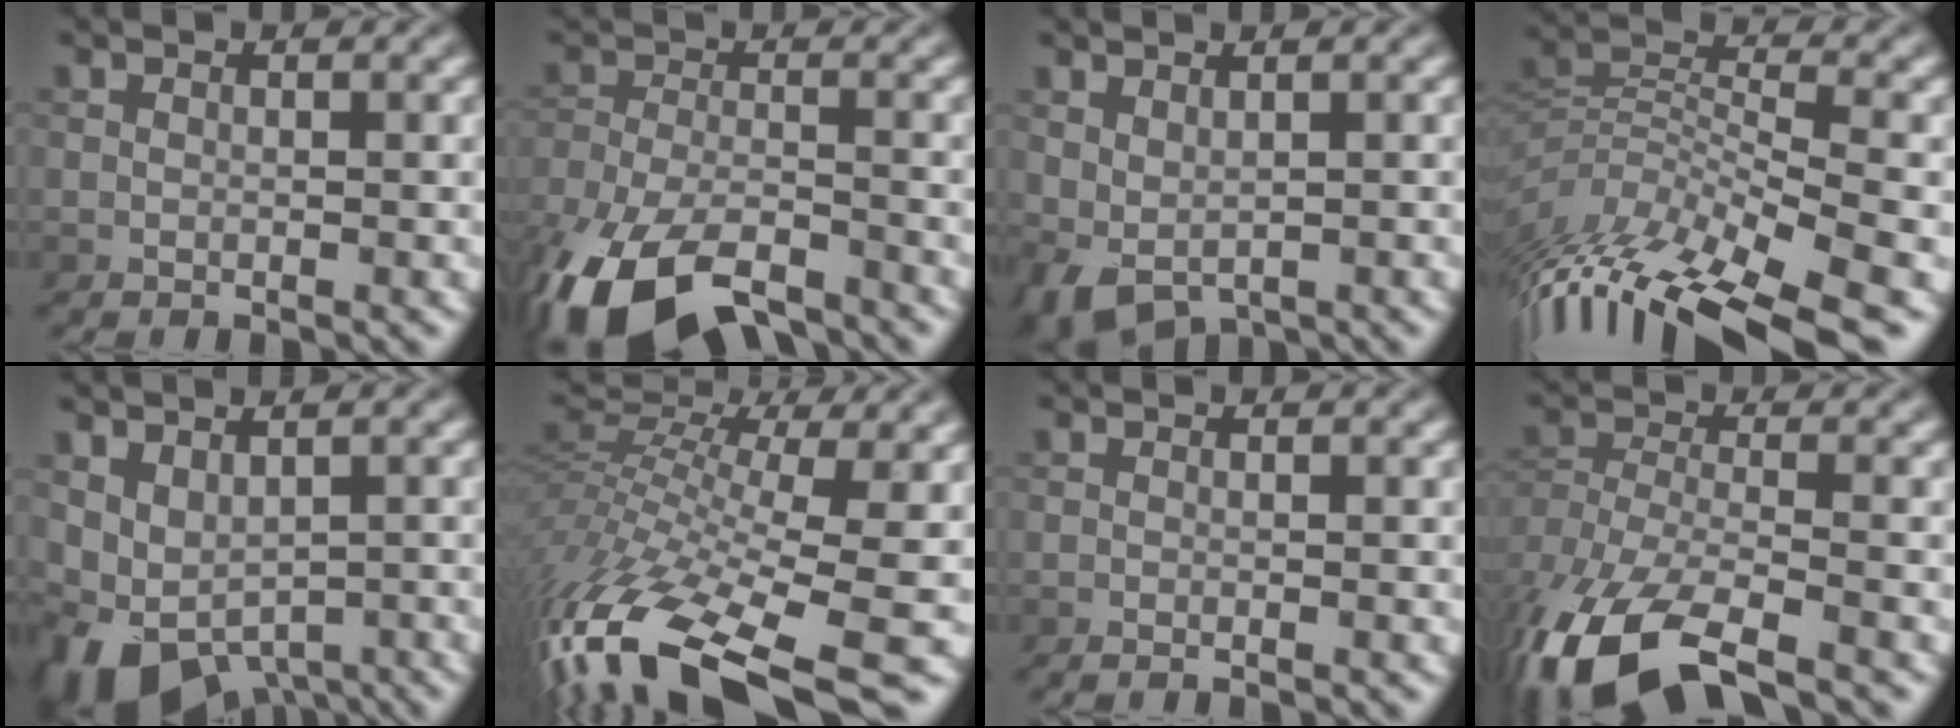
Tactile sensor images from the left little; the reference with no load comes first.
{"total": 11.1, "force": [-8.2, 4.2, 6.3], "torque": [-0.135, -0.028, -0.151]}
{"total": 3.0, "force": [0.0, 1.8, 2.3], "torque": [-0.053, -0.007, 0.006]}
{"total": 11.8, "force": [-6.8, 4.4, 8.6], "torque": [-0.177, 0.010, -0.116]}
{"total": 6.6, "force": [-2.0, 4.3, 4.6], "torque": [-0.075, -0.019, -0.021]}
{"total": 14.0, "force": [-6.2, 5.1, 11.5], "torque": [-0.261, 0.008, -0.100]}
{"total": 0.7, "force": [-0.6, 0.1, 0.4], "torque": [-0.001, -0.003, -0.013]}
{"total": 11.8, "force": [-7.9, 4.6, 7.5], "torque": [-0.173, -0.030, -0.144]}